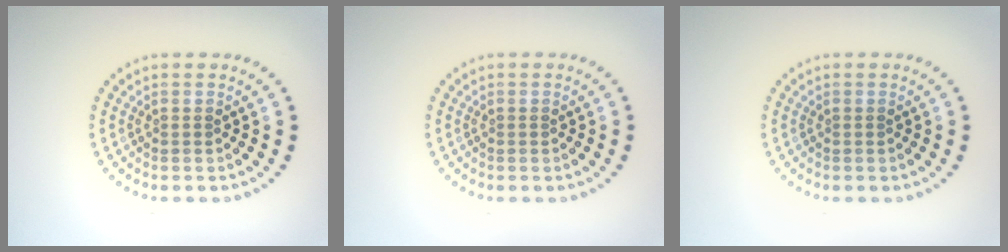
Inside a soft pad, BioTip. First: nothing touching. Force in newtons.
{"total": 0.0}
{"total": 0.0}